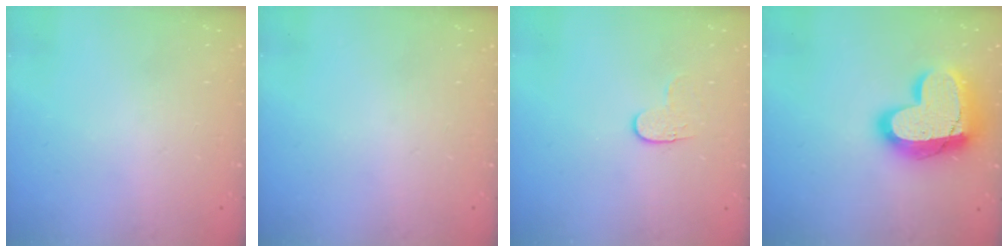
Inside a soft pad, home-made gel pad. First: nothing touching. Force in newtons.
{"total": 0.0}
{"total": 4.2, "press": 4.2, "slide": 0.5}
{"total": 21.4, "press": 21.3, "slide": 1.7}